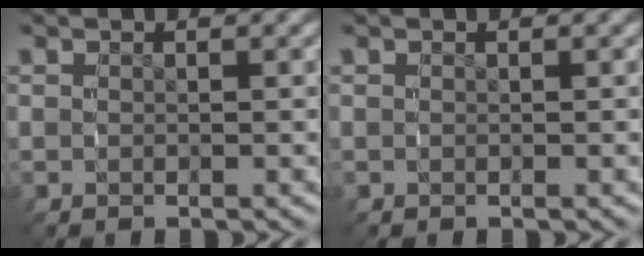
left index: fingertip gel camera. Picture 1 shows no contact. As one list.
[{"total": 0.0}]